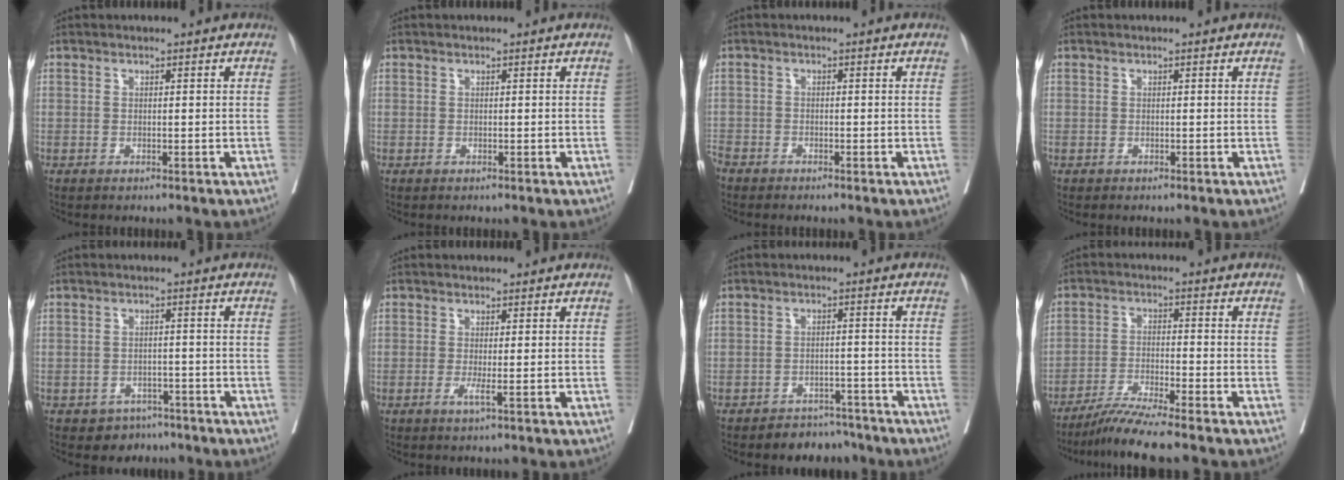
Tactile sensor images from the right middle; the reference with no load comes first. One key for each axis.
{"total": 0.0}
{"total": 2.5, "fx": -2.3, "fy": 0.6, "fz": 0.6, "tx": -0.011, "ty": -0.005, "tz": -0.048}
{"total": 0.0}
{"total": 3.7, "fx": -2.6, "fy": 2.6, "fz": 0.1, "tx": 0.001, "ty": 0.011, "tz": -0.034}
{"total": 1.4, "fx": -0.4, "fy": -0.2, "fz": 1.4, "tx": -0.027, "ty": -0.004, "tz": -0.009}
{"total": 5.1, "fx": -4.4, "fy": 2.5, "fz": 0.0, "tx": 0.012, "ty": 0.010, "tz": -0.064}
{"total": 6.2, "fx": -5.3, "fy": -1.4, "fz": 2.9, "tx": -0.054, "ty": -0.027, "tz": -0.103}